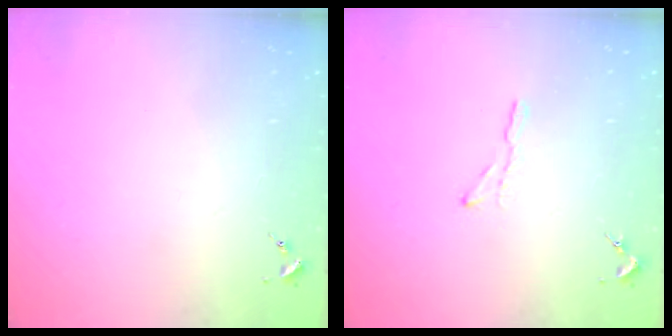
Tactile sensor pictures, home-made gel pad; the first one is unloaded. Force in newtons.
{"total": 3.8, "press": 3.7, "slide": 0.4}